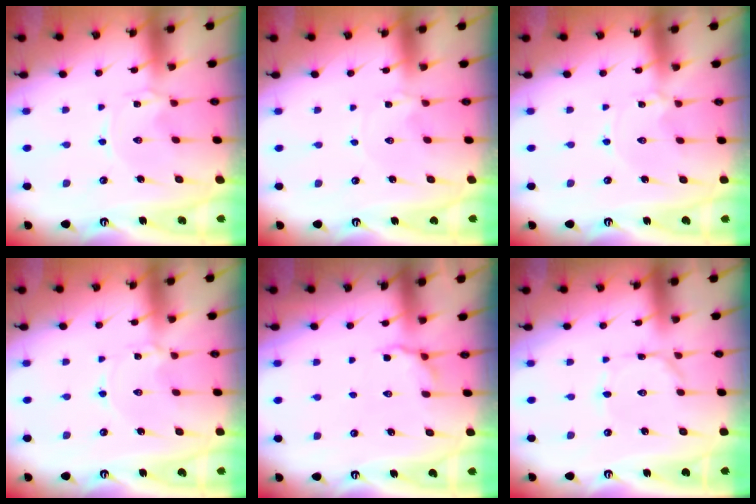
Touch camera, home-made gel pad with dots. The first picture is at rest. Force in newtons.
{"total": 0.8, "press": 0.7, "slide": 0.3}
{"total": 1.3, "press": 1.3, "slide": 0.3}
{"total": 1.8, "press": 1.8, "slide": 0.3}
{"total": 4.3, "press": 4.0, "slide": 1.5}
{"total": 0.9, "press": 0.9, "slide": 0.0}